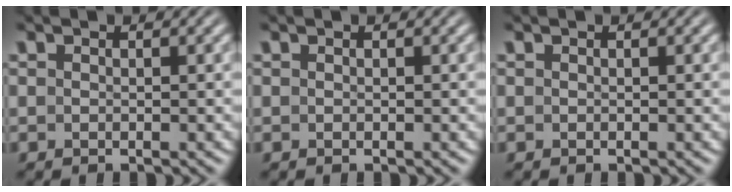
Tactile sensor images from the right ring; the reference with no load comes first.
{"total": 0.0}
{"total": 0.0}